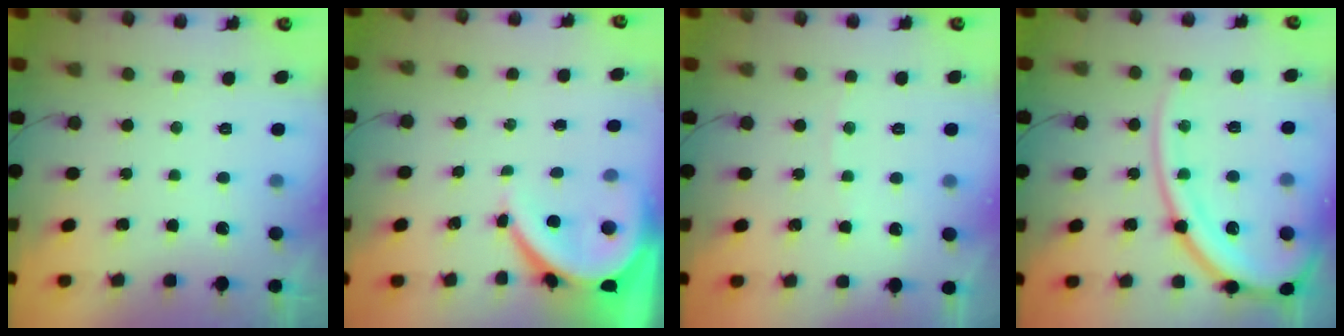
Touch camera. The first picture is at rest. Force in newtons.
{"total": 8.0, "press": 7.9, "slide": 1.0}
{"total": 2.0, "press": 2.0, "slide": 0.3}
{"total": 18.7, "press": 18.5, "slide": 2.2}